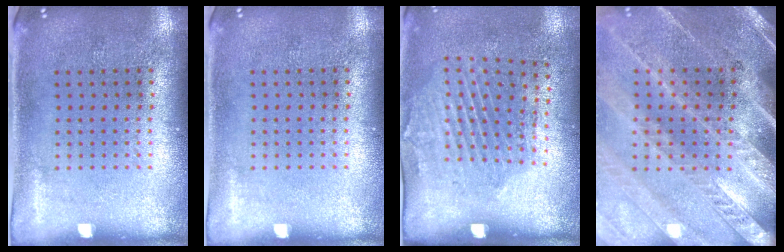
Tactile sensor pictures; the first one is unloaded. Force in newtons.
{"total": 0.0}
{"total": 2.0, "press": 1.1, "slide": 1.7}
{"total": 3.3, "press": 2.9, "slide": 1.7}